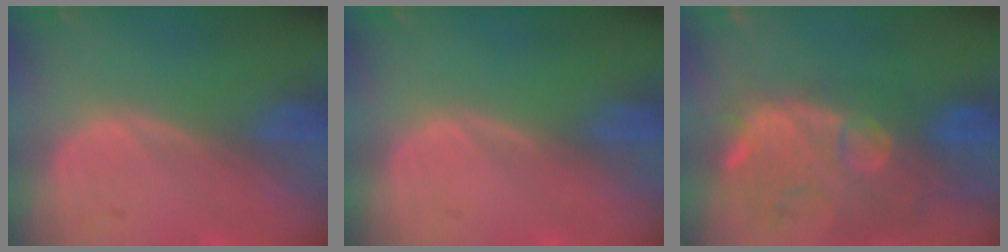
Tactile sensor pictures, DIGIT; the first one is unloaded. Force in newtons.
{"total": 0.0}
{"total": 12.6, "press": 11.3, "slide": 5.7}